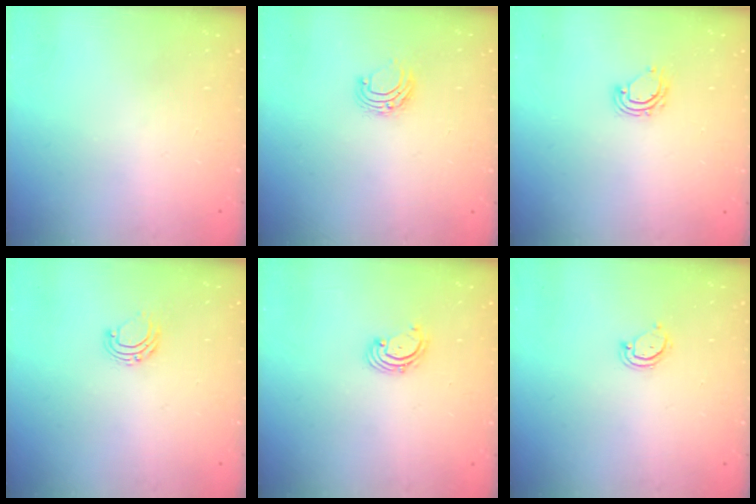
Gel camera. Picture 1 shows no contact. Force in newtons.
{"total": 5.5, "press": 5.4, "slide": 0.6}
{"total": 5.4, "press": 5.4, "slide": 0.3}
{"total": 5.7, "press": 5.7, "slide": 0.4}
{"total": 1.8, "press": 1.7, "slide": 0.6}
{"total": 3.4, "press": 3.3, "slide": 0.5}